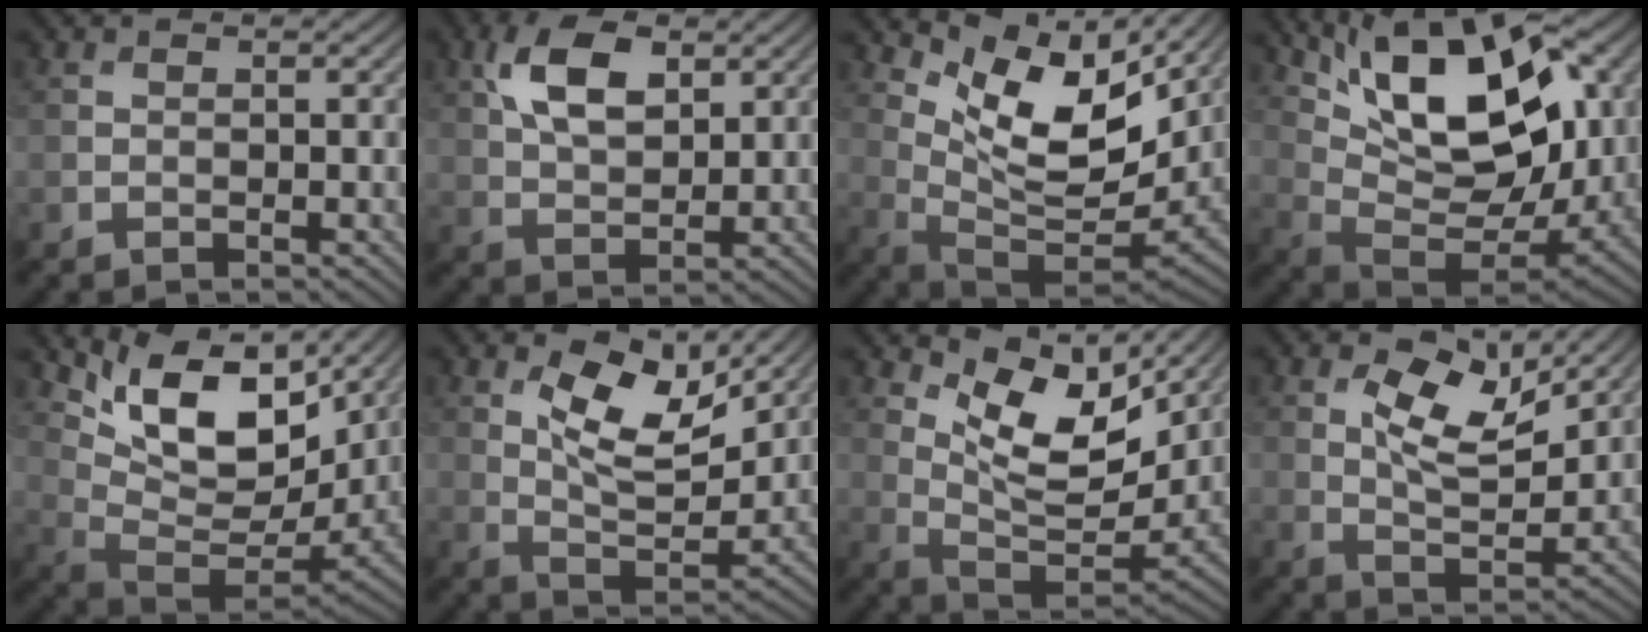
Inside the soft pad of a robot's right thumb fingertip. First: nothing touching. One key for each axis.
{"total": 7.7, "fx": 3.2, "fy": 4.2, "fz": 5.7, "tx": -0.120, "ty": 0.005, "tz": 0.058}
{"total": 11.5, "fx": 6.1, "fy": 5.1, "fz": 8.4, "tx": -0.174, "ty": -0.009, "tz": 0.123}
{"total": 16.6, "fx": 7.1, "fy": 7.8, "fz": 12.9, "tx": -0.223, "ty": 0.014, "tz": 0.112}
{"total": 12.6, "fx": 6.5, "fy": 6.2, "fz": 8.9, "tx": -0.167, "ty": -0.004, "tz": 0.123}
{"total": 10.4, "fx": 4.9, "fy": 4.7, "fz": 7.9, "tx": -0.159, "ty": -0.007, "tz": 0.087}
{"total": 10.7, "fx": 6.2, "fy": 4.5, "fz": 7.4, "tx": -0.161, "ty": -0.010, "tz": 0.121}
{"total": 9.1, "fx": 4.1, "fy": 4.1, "fz": 6.9, "tx": -0.132, "ty": -0.002, "tz": 0.074}